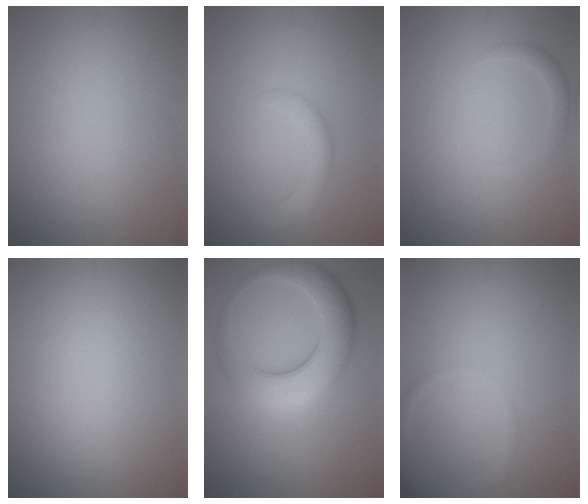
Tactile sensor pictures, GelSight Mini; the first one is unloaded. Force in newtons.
{"total": 2.4, "press": 2.4, "slide": 0.3}
{"total": 1.3, "press": 1.3, "slide": 0.1}
{"total": 0.0}
{"total": 7.4, "press": 7.4, "slide": 0.3}
{"total": 2.6, "press": 2.6, "slide": 0.2}